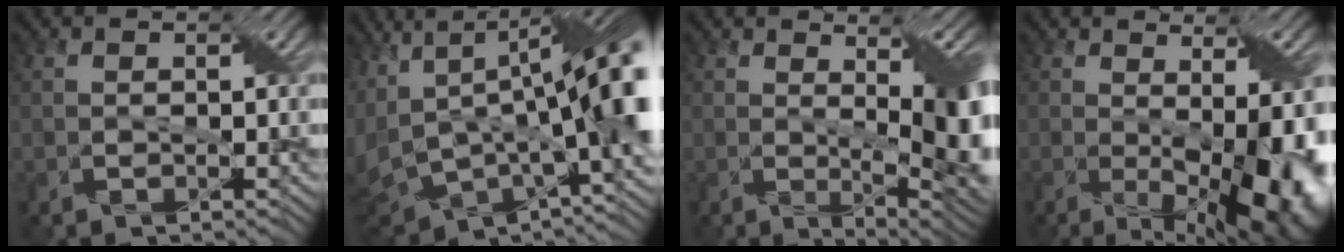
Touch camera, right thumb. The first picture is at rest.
{"total": 19.7, "force": [-1.3, 7.5, 18.2], "torque": [-0.300, -0.015, -0.018]}
{"total": 9.6, "force": [0.6, 3.5, 8.9], "torque": [-0.121, -0.014, 0.018]}
{"total": 11.3, "force": [-2.2, 4.7, 10.0], "torque": [-0.137, -0.038, -0.010]}